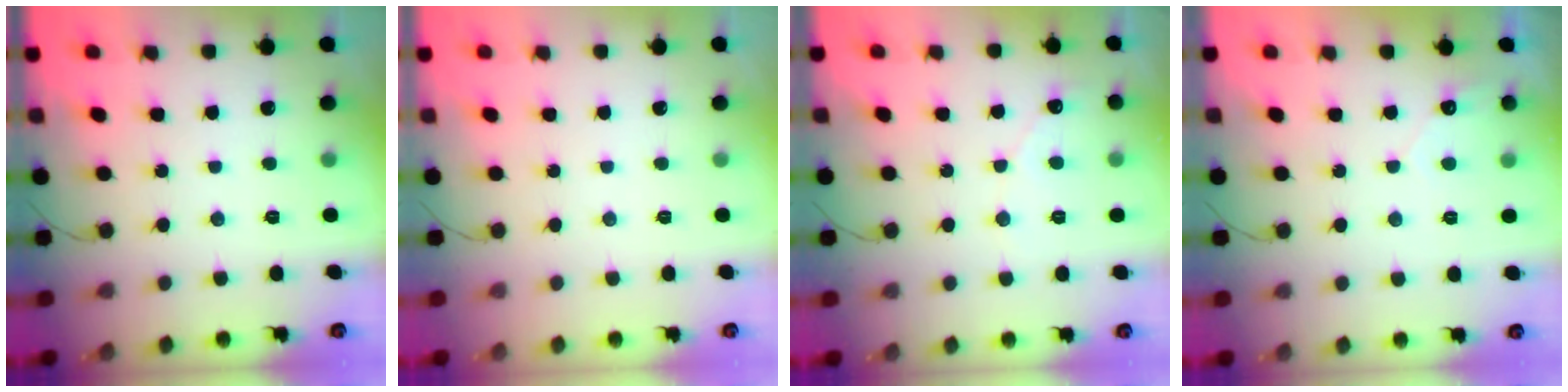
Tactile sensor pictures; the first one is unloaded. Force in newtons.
{"total": 0.0}
{"total": 2.3, "press": 2.3, "slide": 0.1}
{"total": 2.8, "press": 2.8, "slide": 0.1}